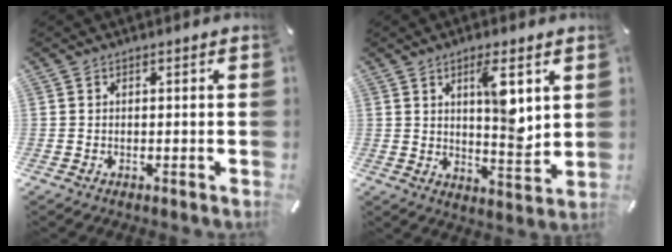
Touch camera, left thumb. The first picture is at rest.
{"total": 9.4, "force": [4.2, 2.8, 7.9], "torque": [-0.114, -0.030, 0.063]}